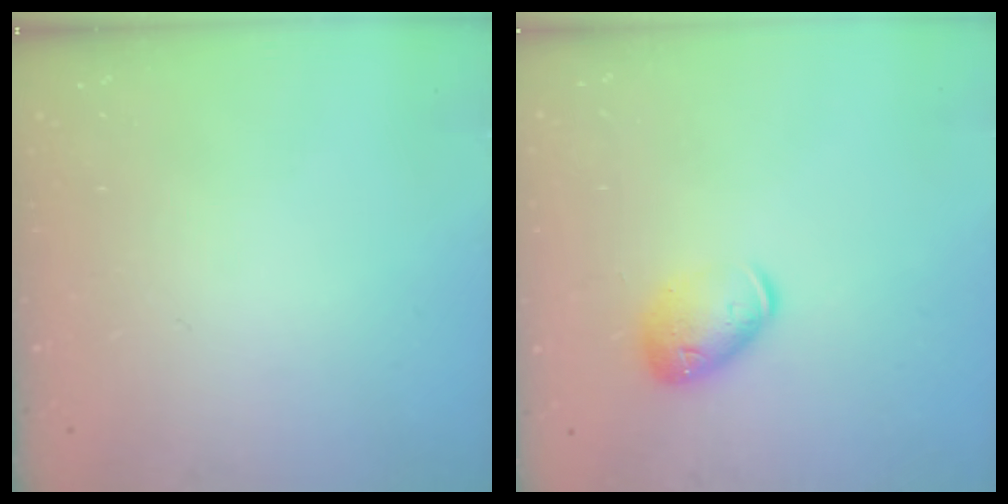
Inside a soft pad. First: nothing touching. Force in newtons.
{"total": 9.7, "press": 9.5, "slide": 1.6}